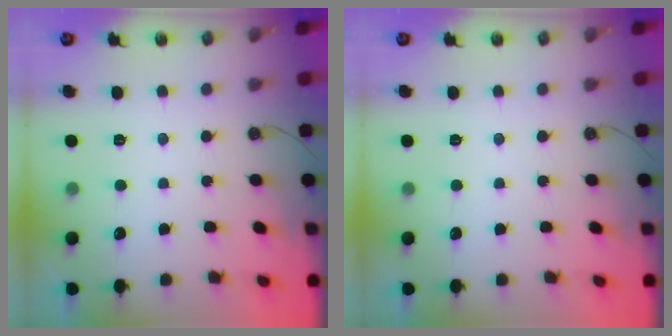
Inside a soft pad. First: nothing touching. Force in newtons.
{"total": 0.0}